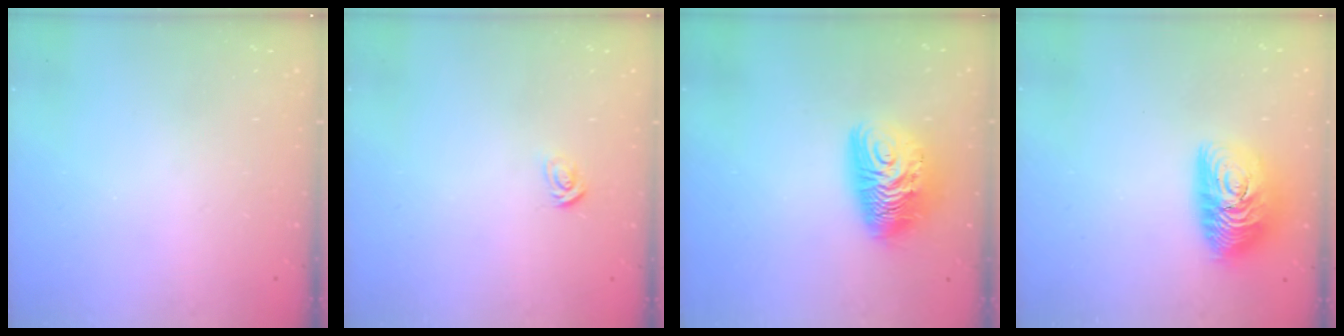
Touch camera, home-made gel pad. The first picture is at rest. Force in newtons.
{"total": 3.2, "press": 3.2, "slide": 0.3}
{"total": 12.5, "press": 12.5, "slide": 0.9}
{"total": 14.0, "press": 14.0, "slide": 0.9}